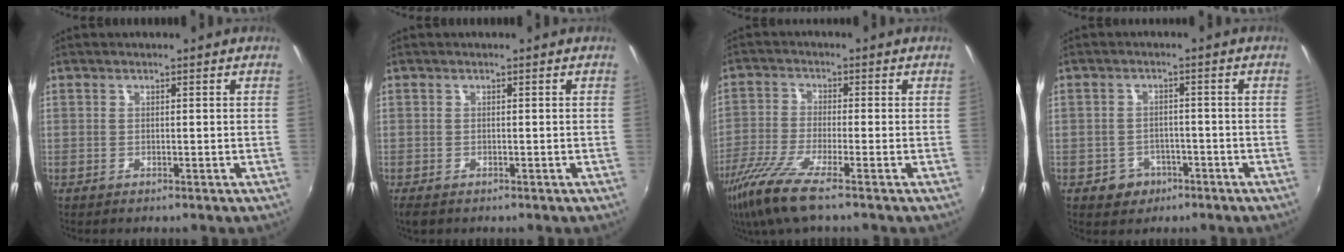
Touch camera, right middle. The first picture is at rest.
{"total": 2.3, "force": [-1.6, 1.2, 1.3], "torque": [-0.026, -0.013, -0.024]}
{"total": 9.2, "force": [-6.3, 0.6, 6.7], "torque": [-0.158, -0.029, -0.125]}
{"total": 5.1, "force": [-2.7, 4.2, 1.0], "torque": [-0.036, 0.008, -0.033]}